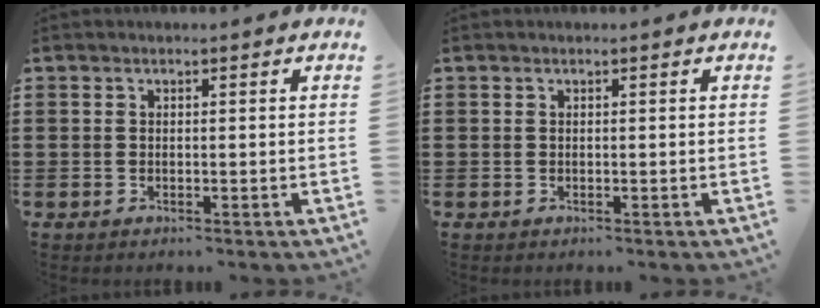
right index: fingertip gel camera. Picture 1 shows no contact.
{"total": 0.0}